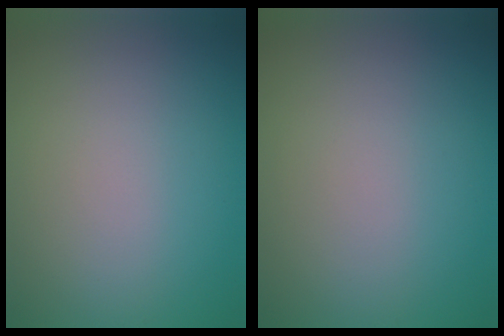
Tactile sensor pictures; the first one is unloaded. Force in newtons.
{"total": 0.0}